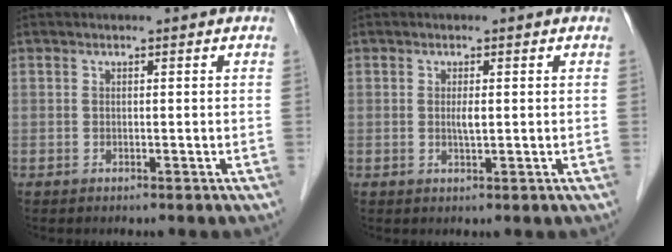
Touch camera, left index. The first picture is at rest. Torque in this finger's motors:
{"motor_torque": [0.30, 0.26, 0.07, 0.02]}